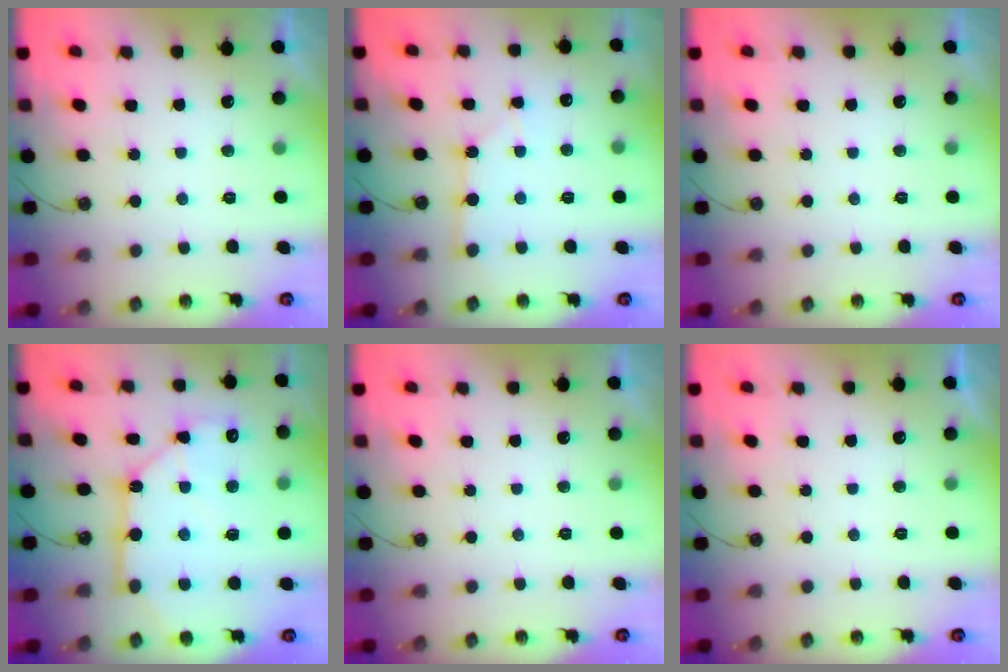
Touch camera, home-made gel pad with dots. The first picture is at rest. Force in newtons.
{"total": 2.7, "press": 2.7, "slide": 0.3}
{"total": 0.0}
{"total": 12.9, "press": 12.9, "slide": 0.4}
{"total": 0.0}
{"total": 0.0}